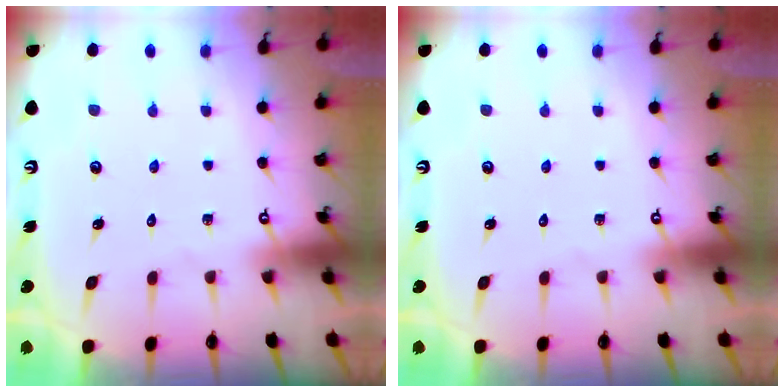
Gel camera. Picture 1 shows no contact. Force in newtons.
{"total": 0.0}